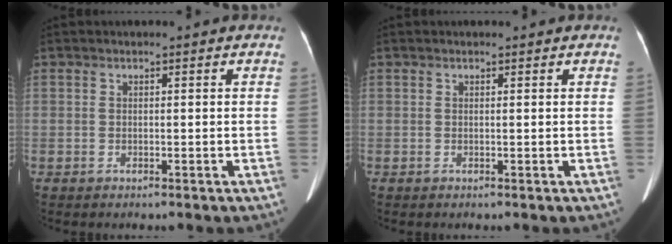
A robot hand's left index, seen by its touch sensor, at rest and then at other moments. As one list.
[{"total": 0.8, "force": [0.8, 0.0, 0.3], "torque": [-0.008, -0.005, 0.008]}]